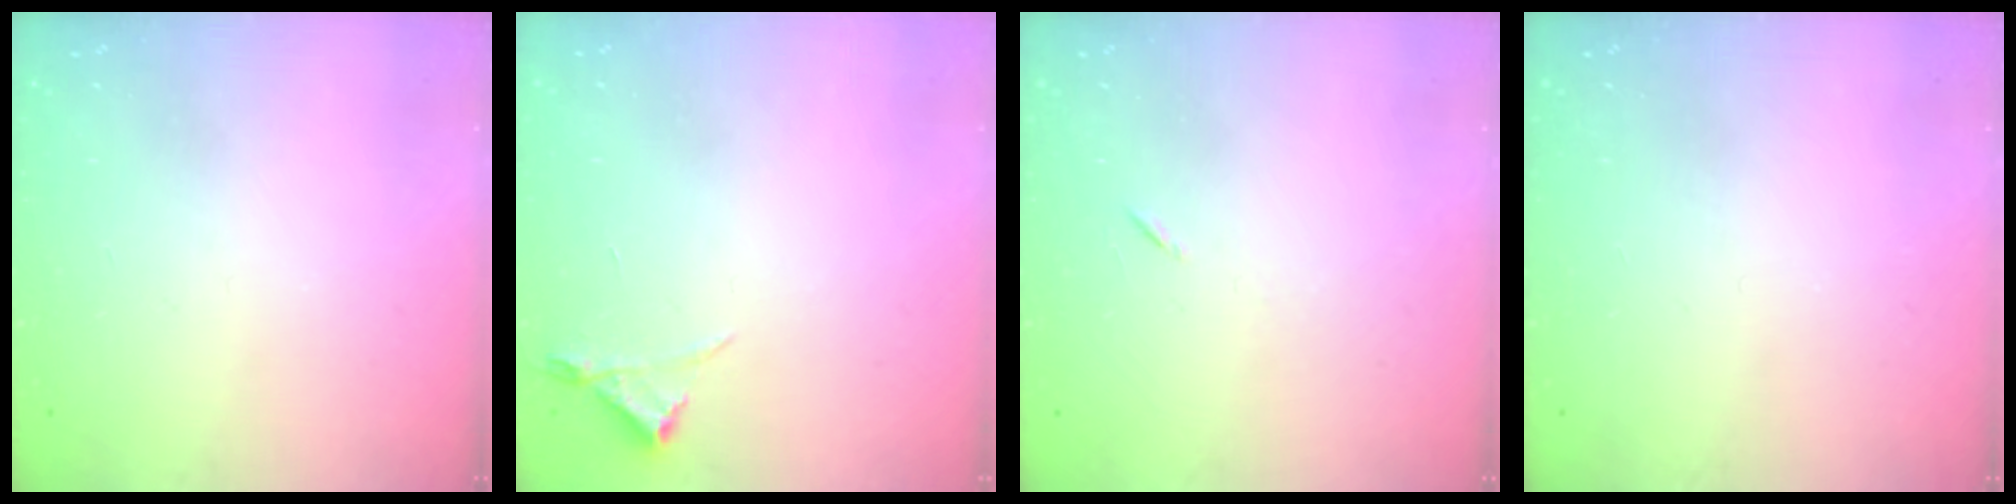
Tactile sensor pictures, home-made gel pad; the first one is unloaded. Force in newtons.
{"total": 3.0, "press": 2.9, "slide": 0.5}
{"total": 4.9, "press": 4.5, "slide": 1.9}
{"total": 0.0}